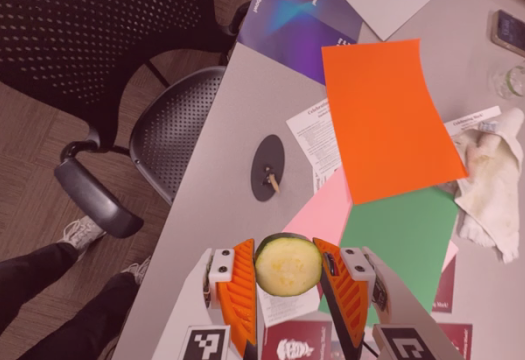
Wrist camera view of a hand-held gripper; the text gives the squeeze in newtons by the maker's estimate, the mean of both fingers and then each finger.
{"total": 11.7, "left": 12.0, "right": 11.3}